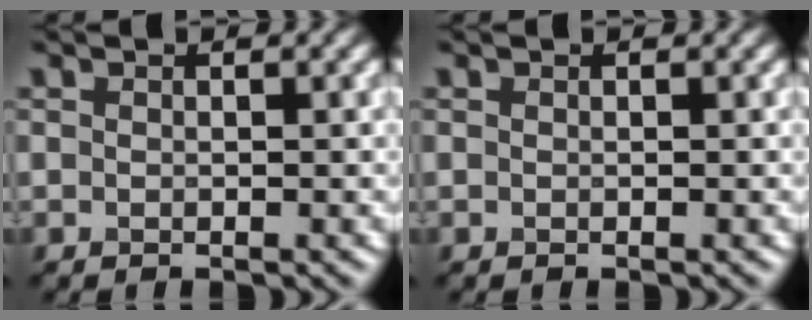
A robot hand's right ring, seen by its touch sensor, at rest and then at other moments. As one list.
[{"total": 0.0}]